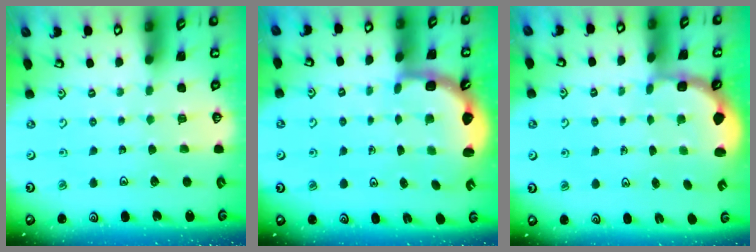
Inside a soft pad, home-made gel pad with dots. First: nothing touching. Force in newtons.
{"total": 3.8, "press": 3.4, "slide": 1.8}
{"total": 2.6, "press": 2.0, "slide": 1.7}